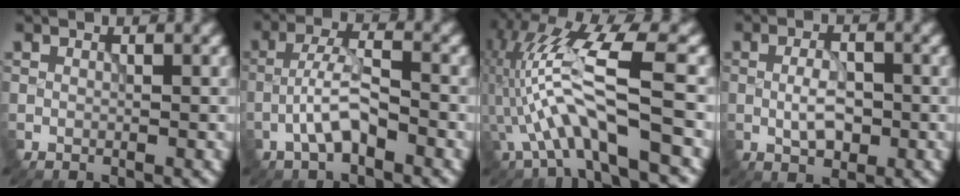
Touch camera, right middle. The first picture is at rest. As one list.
[{"total": 3.9, "force": [-1.9, 1.2, 3.2], "torque": [-0.060, 0.012, -0.041]}, {"total": 9.0, "force": [-2.2, 2.1, 8.5], "torque": [-0.176, 0.017, -0.044]}, {"total": 3.1, "force": [-0.5, 1.6, 2.6], "torque": [-0.048, 0.001, -0.008]}]